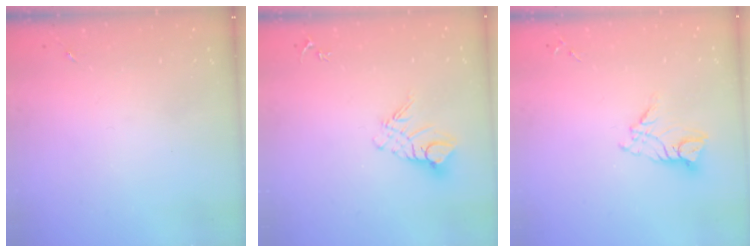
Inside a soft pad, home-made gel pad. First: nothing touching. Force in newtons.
{"total": 10.6, "press": 10.5, "slide": 0.7}
{"total": 9.7, "press": 9.6, "slide": 0.9}